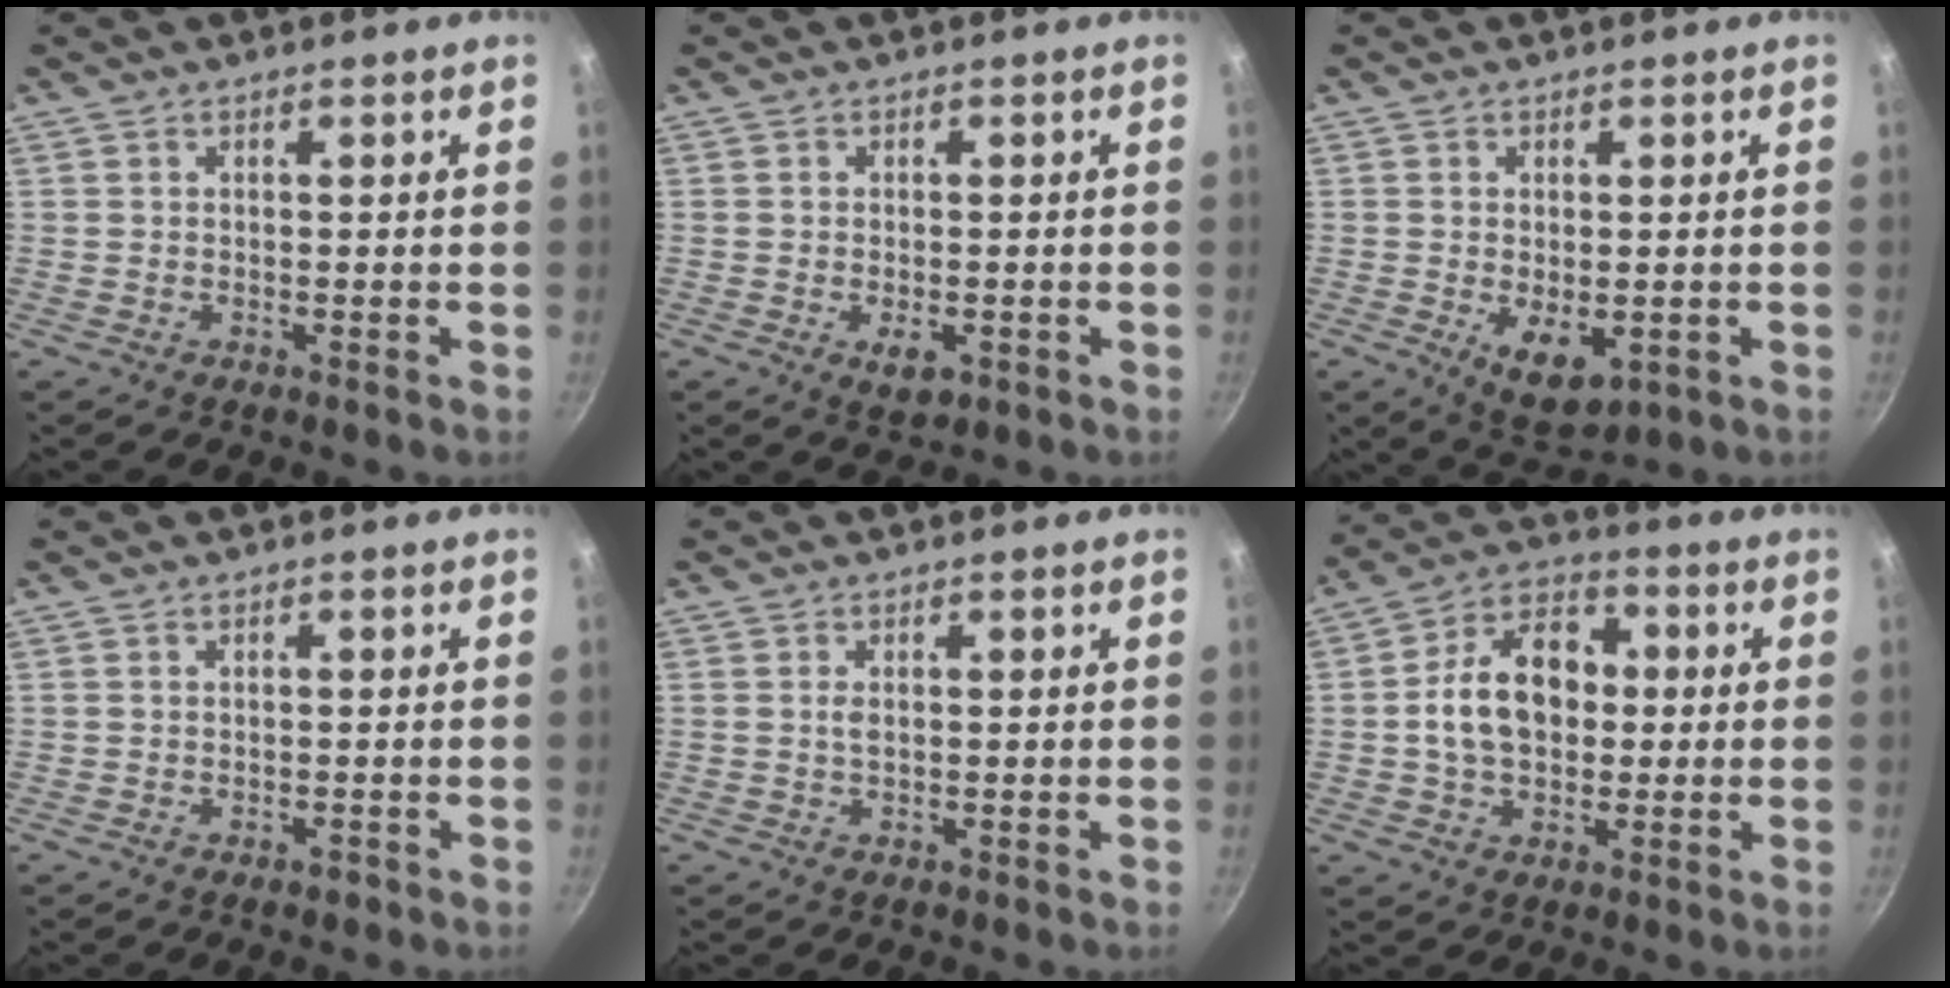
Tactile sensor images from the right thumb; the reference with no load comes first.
{"total": 3.6, "force": [-1.2, 2.0, 2.7], "torque": [-0.040, -0.002, -0.014]}
{"total": 7.1, "force": [-1.4, 4.0, 5.7], "torque": [-0.078, -0.013, -0.006]}
{"total": 0.9, "force": [-0.6, 0.4, 0.5], "torque": [-0.007, 0.006, -0.004]}
{"total": 1.3, "force": [0.2, 0.7, 1.1], "torque": [-0.020, 0.002, 0.003]}
{"total": 13.9, "force": [0.5, 9.9, 9.8], "torque": [-0.129, 0.026, -0.006]}